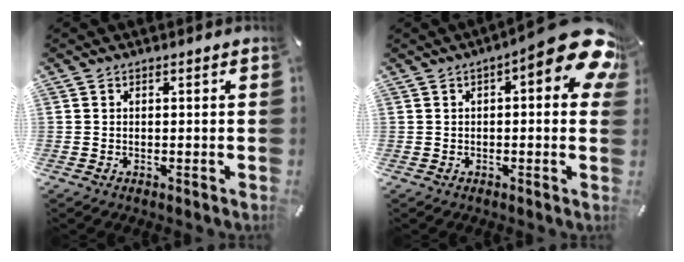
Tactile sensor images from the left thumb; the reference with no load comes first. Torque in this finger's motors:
{"motor_torque": [0.01, 1.01, 1.10, -0.44, 0.18]}